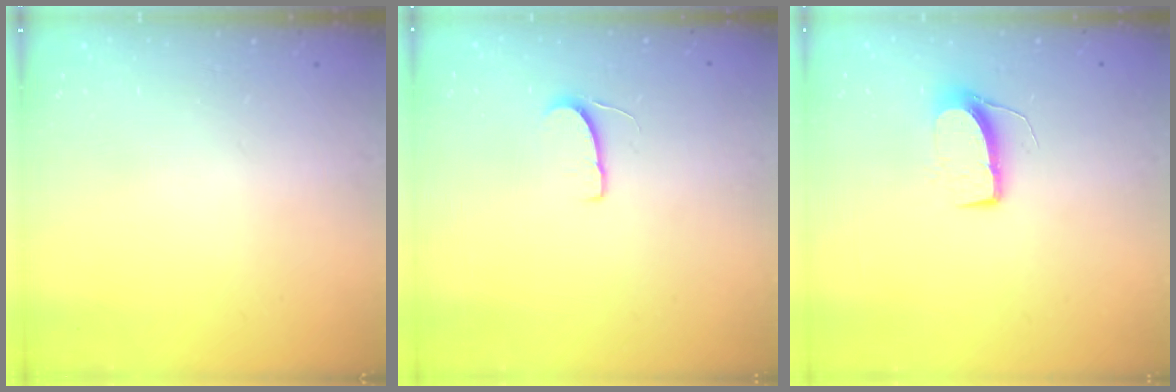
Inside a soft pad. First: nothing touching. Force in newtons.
{"total": 6.4, "press": 6.4, "slide": 0.5}
{"total": 7.8, "press": 7.8, "slide": 0.5}